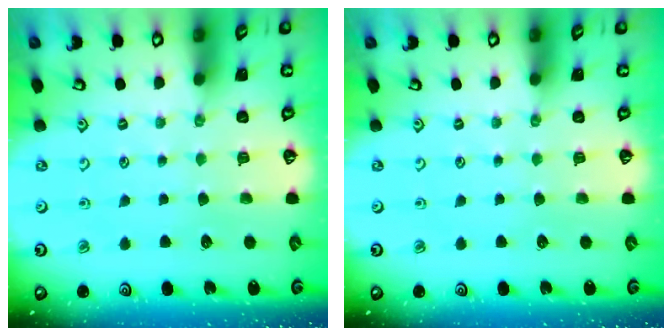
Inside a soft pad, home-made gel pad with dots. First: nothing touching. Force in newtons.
{"total": 0.0}